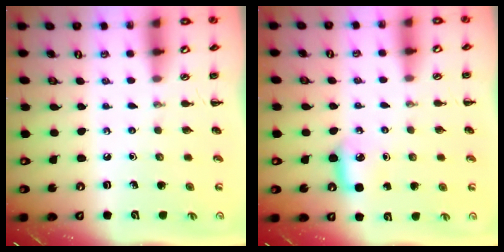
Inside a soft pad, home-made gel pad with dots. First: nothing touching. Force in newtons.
{"total": 5.6, "press": 5.4, "slide": 1.6}